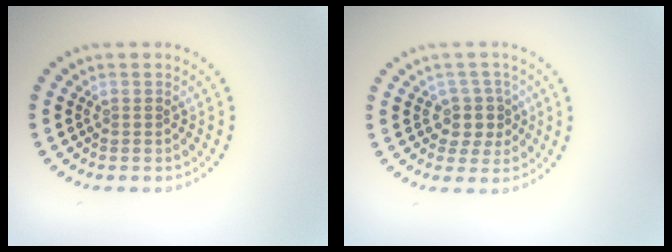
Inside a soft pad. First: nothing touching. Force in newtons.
{"total": 2.5, "press": 2.1, "slide": 1.4}